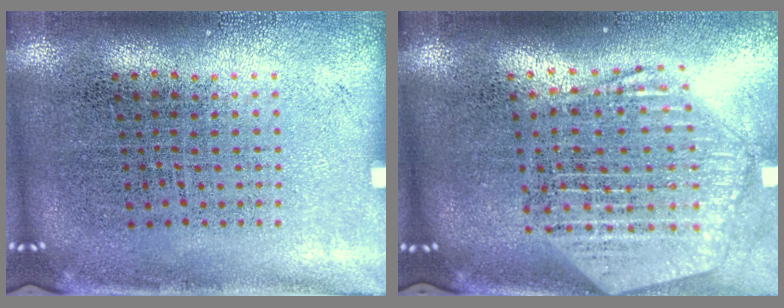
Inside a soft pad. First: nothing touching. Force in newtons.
{"total": 2.6, "press": 2.2, "slide": 1.3}